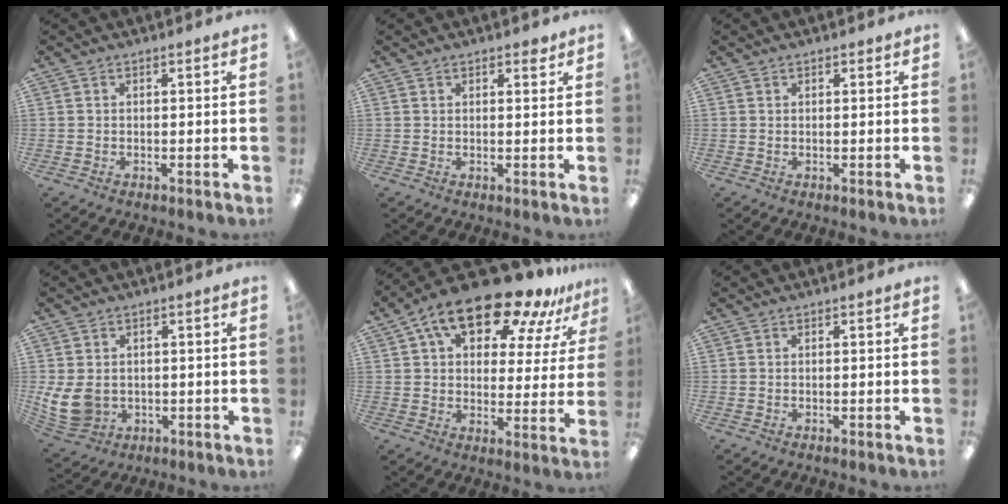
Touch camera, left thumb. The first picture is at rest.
{"total": 2.1, "force": [1.6, 0.8, 1.2], "torque": [-0.017, -0.002, 0.026]}
{"total": 0.8, "force": [0.5, 0.4, 0.5], "torque": [-0.010, 0.002, 0.009]}
{"total": 8.3, "force": [-0.1, 6.6, 5.0], "torque": [-0.113, 0.002, 0.003]}
{"total": 18.4, "force": [12.5, 7.7, 11.1], "torque": [-0.192, -0.069, 0.211]}
{"total": 0.0}